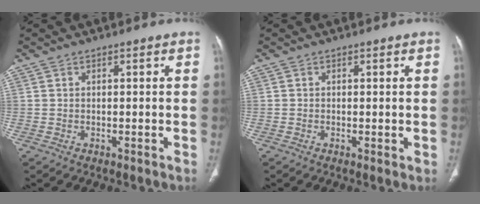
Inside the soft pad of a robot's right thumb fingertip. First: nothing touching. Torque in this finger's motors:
{"motor_torque": [-0.78, 0.02, -0.26, 0.04, -0.06]}